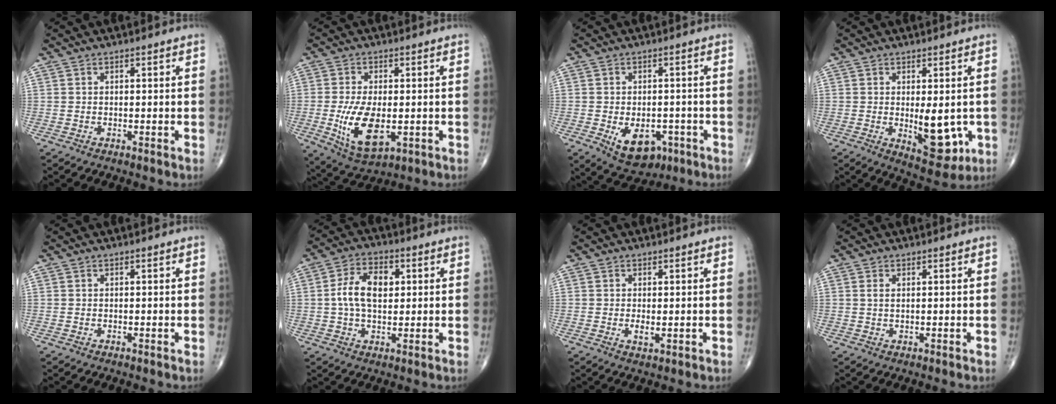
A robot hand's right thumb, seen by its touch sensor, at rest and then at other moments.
{"total": 11.6, "force": [-2.0, 5.8, 9.8], "torque": [-0.175, -0.014, -0.021]}
{"total": 10.4, "force": [-4.2, 6.6, 6.8], "torque": [-0.078, 0.014, -0.050]}
{"total": 9.0, "force": [-1.1, 4.1, 7.9], "torque": [-0.079, -0.018, -0.002]}
{"total": 0.0}
{"total": 9.1, "force": [1.2, 5.5, 7.1], "torque": [-0.121, 0.011, 0.018]}
{"total": 1.6, "force": [-0.1, 0.6, 1.5], "torque": [-0.024, -0.006, 0.002]}
{"total": 1.1, "force": [0.4, 0.5, 0.9], "torque": [-0.022, 0.003, 0.009]}